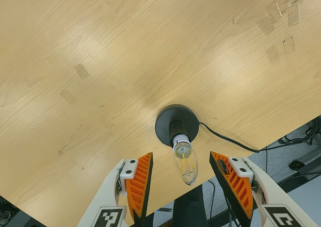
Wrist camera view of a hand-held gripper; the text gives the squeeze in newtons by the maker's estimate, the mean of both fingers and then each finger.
{"total": 0.0}